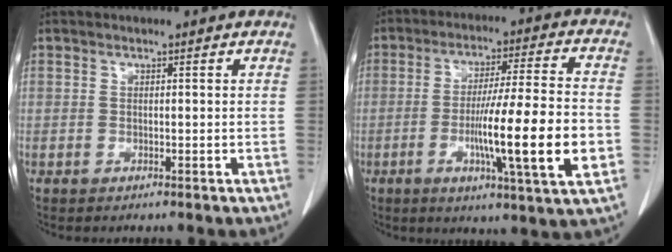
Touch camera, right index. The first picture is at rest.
{"total": 16.3, "force": [-3.9, 0.1, 15.8], "torque": [-0.253, -0.012, -0.066]}